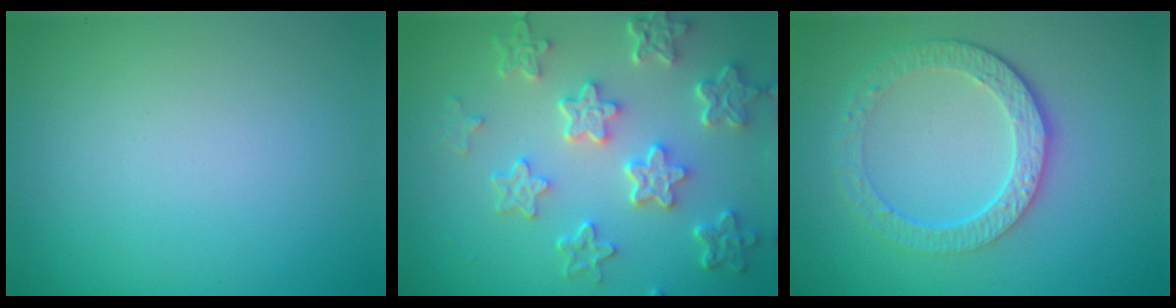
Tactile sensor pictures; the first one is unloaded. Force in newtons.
{"total": 6.2, "press": 4.8, "slide": 4.0}
{"total": 4.5, "press": 3.3, "slide": 3.1}